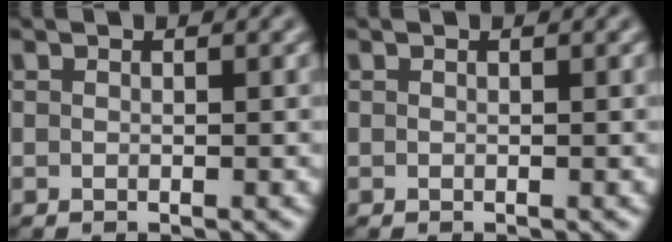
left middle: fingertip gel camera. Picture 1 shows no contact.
{"total": 0.0}